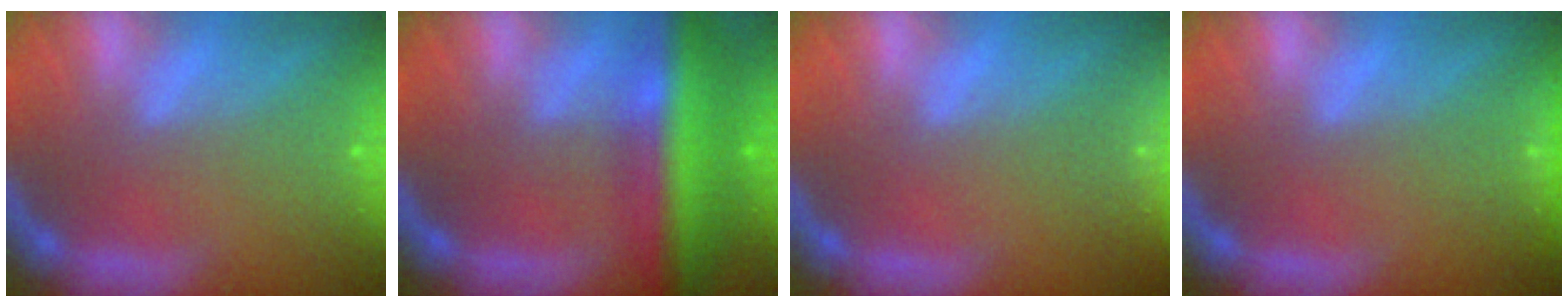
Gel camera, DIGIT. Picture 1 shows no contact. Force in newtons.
{"total": 10.0}
{"total": 8.5}
{"total": 0.9}